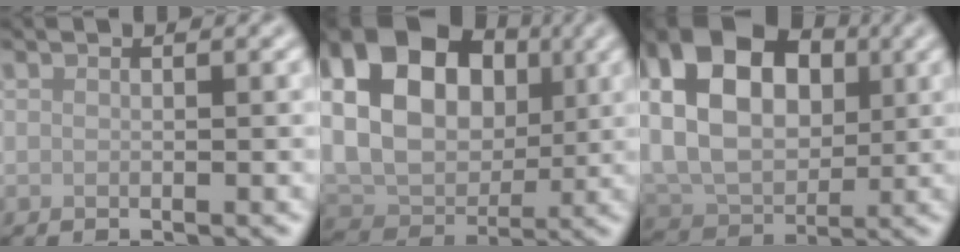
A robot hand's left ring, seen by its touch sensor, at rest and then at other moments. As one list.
[{"total": 15.0, "force": [4.1, 10.8, 9.5], "torque": [-0.191, 0.044, 0.064]}, {"total": 12.7, "force": [3.0, 8.6, 8.8], "torque": [-0.154, 0.020, 0.036]}]